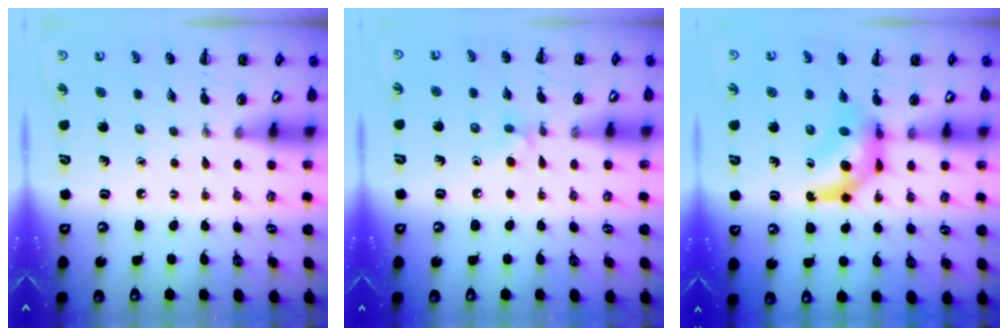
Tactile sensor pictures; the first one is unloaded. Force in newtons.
{"total": 5.0, "press": 4.6, "slide": 1.8}
{"total": 7.2, "press": 7.0, "slide": 1.7}